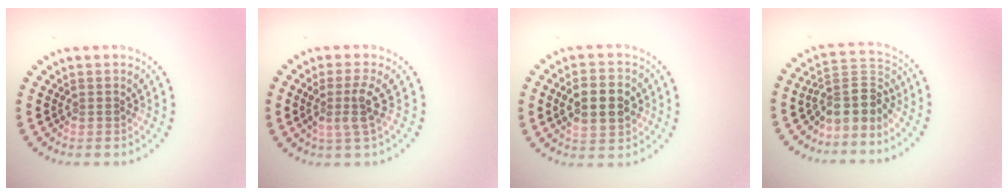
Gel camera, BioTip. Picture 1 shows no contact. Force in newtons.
{"total": 2.6, "press": 2.0, "slide": 1.7}
{"total": 5.2, "press": 5.2, "slide": 0.3}
{"total": 3.8, "press": 2.9, "slide": 2.4}